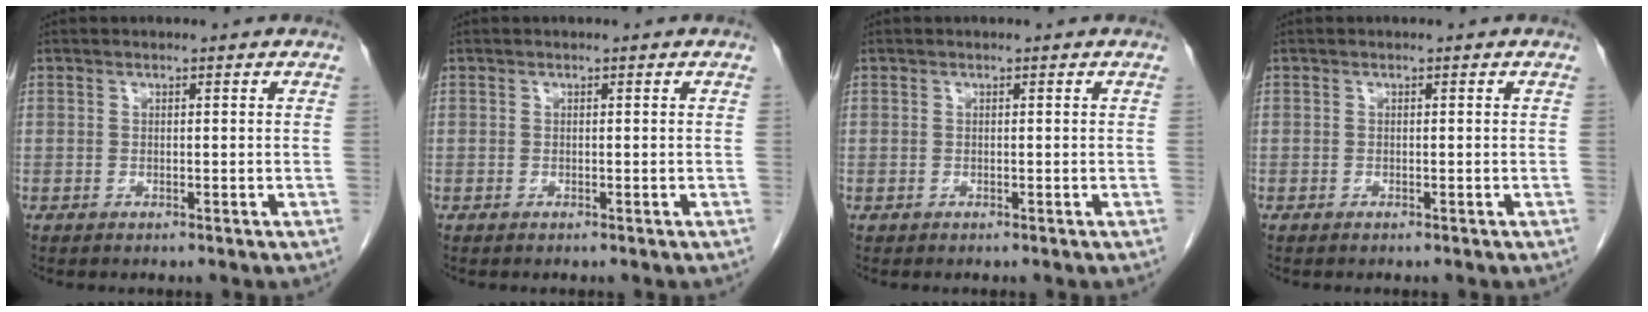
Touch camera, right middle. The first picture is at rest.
{"total": 0.0}
{"total": 0.0}
{"total": 0.0}